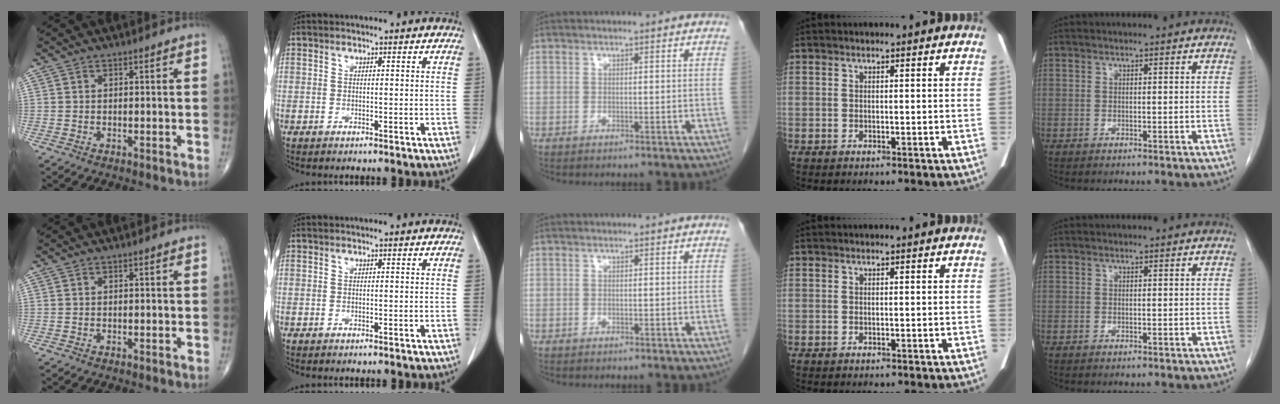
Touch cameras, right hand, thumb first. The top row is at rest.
{}